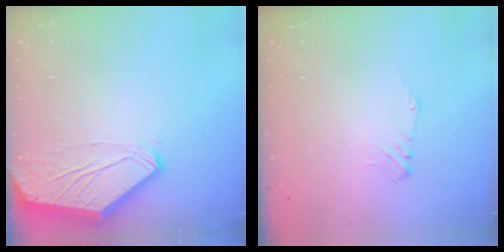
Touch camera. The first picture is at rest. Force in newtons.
{"total": 1.0, "press": 0.9, "slide": 0.4}